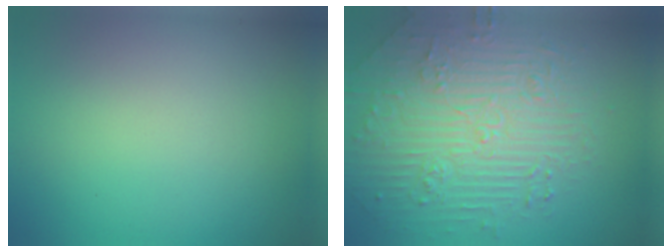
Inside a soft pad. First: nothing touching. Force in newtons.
{"total": 5.3, "press": 5.0, "slide": 1.6}